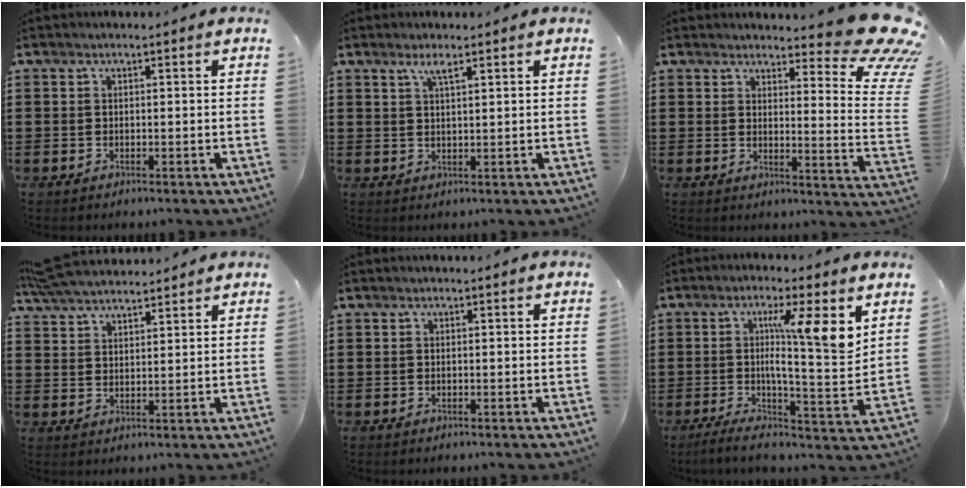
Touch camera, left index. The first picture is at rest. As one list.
[{"total": 2.4, "force": [1.6, 0.4, 1.7], "torque": [-0.038, 0.002, 0.029]}, {"total": 9.4, "force": [7.7, 1.7, 5.1], "torque": [-0.069, -0.056, 0.133]}, {"total": 5.7, "force": [5.4, 0.8, 1.8], "torque": [-0.052, -0.011, 0.100]}, {"total": 0.0}, {"total": 11.3, "force": [4.5, 1.7, 10.3], "torque": [-0.171, -0.020, 0.066]}]